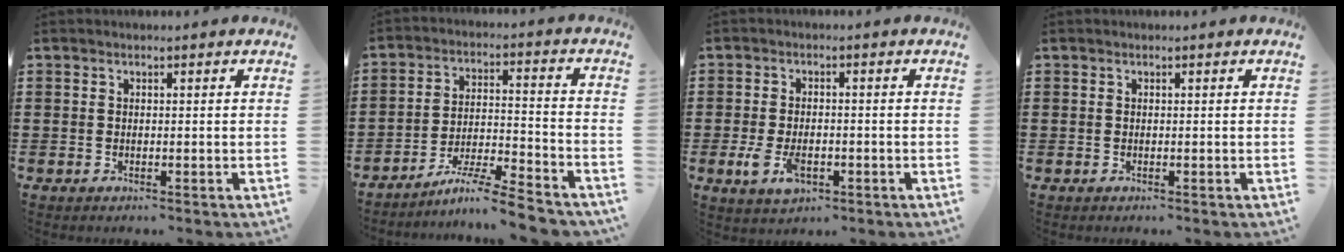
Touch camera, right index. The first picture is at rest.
{"total": 7.9, "force": [-6.9, 0.0, 3.9], "torque": [-0.073, 0.000, -0.133]}
{"total": 4.8, "force": [-1.6, 2.6, 3.7], "torque": [-0.092, -0.006, -0.033]}
{"total": 0.0}